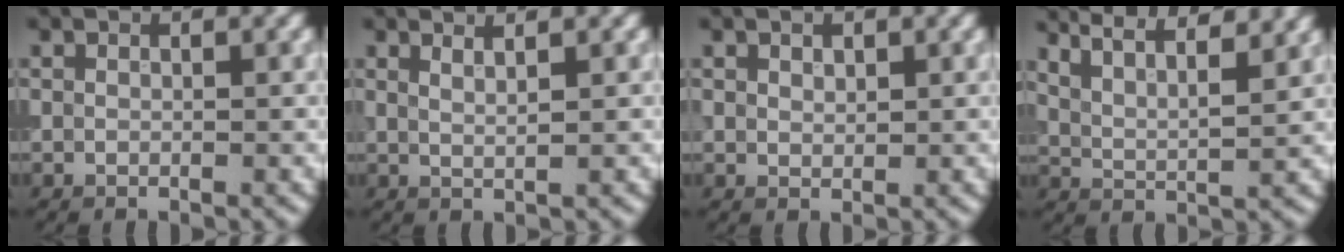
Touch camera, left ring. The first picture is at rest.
{"total": 2.3, "force": [1.5, 0.8, 1.5], "torque": [-0.003, 0.008, 0.003]}
{"total": 0.9, "force": [0.6, 0.6, 0.3], "torque": [-0.006, -0.001, 0.012]}
{"total": 9.1, "force": [7.1, 2.9, 5.0], "torque": [-0.060, 0.033, 0.076]}